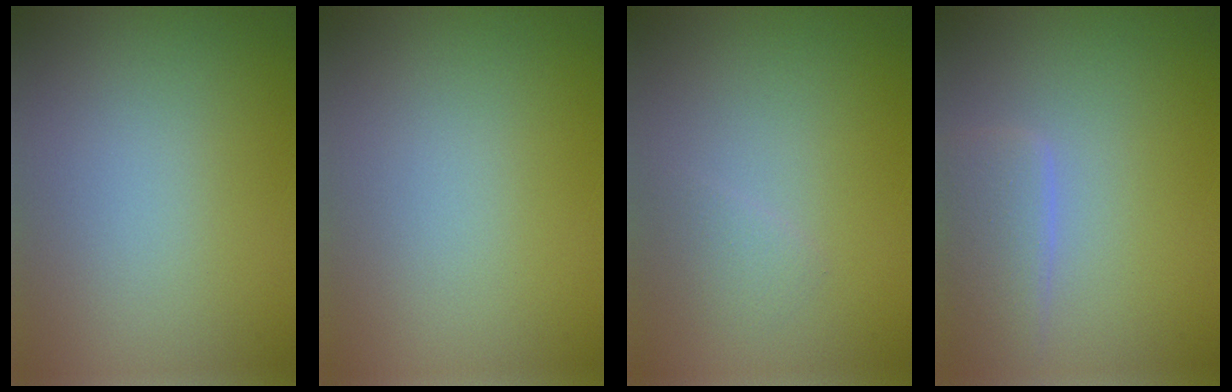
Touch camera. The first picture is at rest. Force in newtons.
{"total": 0.0}
{"total": 1.0, "press": 1.0, "slide": 0.0}
{"total": 2.8, "press": 2.8, "slide": 0.2}